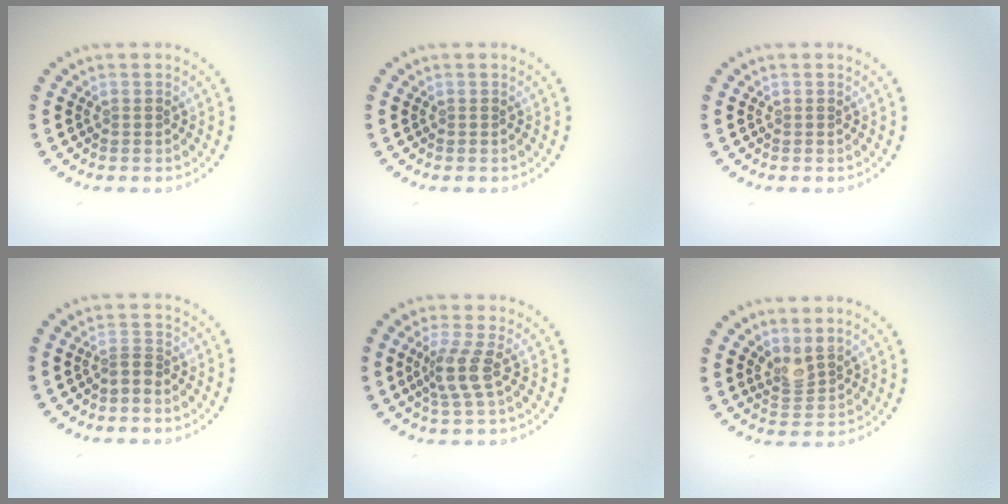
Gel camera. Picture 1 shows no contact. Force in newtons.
{"total": 0.0}
{"total": 0.0}
{"total": 1.2, "press": 0.7, "slide": 0.9}
{"total": 2.7, "press": 2.0, "slide": 1.8}
{"total": 2.0, "press": 1.5, "slide": 1.4}